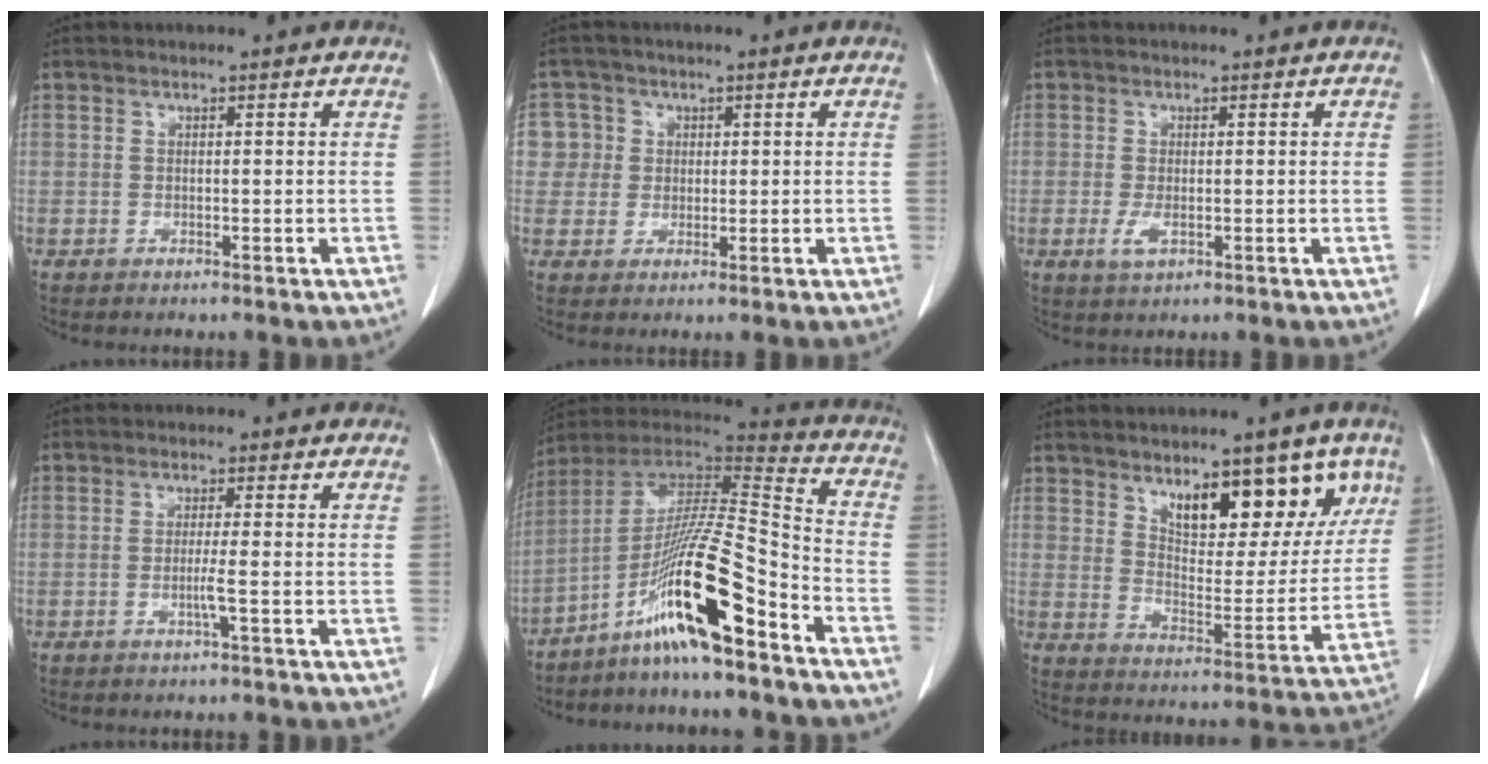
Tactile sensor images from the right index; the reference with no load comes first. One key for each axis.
{"total": 5.0, "fx": 1.0, "fy": 4.9, "fz": 0.1, "tx": 0.012, "ty": 0.015, "tz": 0.018}
{"total": 2.6, "fx": -0.8, "fy": 1.3, "fz": 2.0, "tx": -0.037, "ty": -0.003, "tz": -0.012}
{"total": 2.1, "fx": -0.7, "fy": -0.7, "fz": 1.8, "tx": -0.033, "ty": -0.002, "tz": -0.016}
{"total": 19.0, "fx": -11.1, "fy": 0.4, "fz": 15.5, "tx": -0.298, "ty": -0.013, "tz": -0.204}
{"total": 13.6, "fx": 8.3, "fy": 5.3, "fz": 9.4, "tx": -0.112, "ty": -0.008, "tz": 0.134}